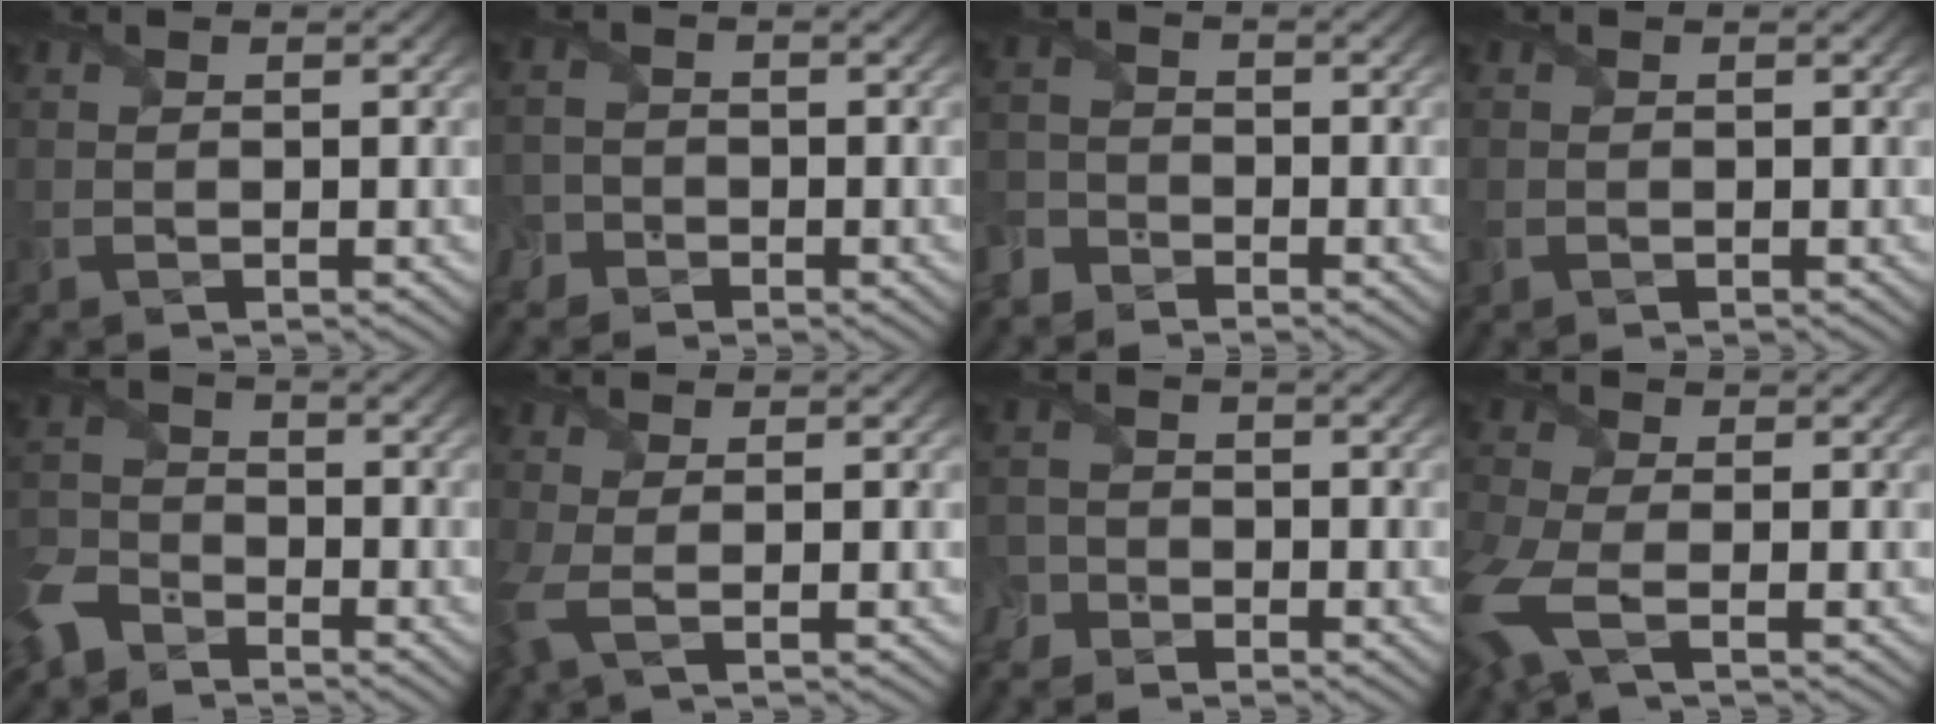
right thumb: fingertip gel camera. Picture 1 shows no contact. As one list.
[{"total": 2.4, "force": [-1.6, 1.8, 0.2], "torque": [0.004, 0.002, -0.040]}, {"total": 3.3, "force": [-2.8, 1.7, 0.3], "torque": [-0.005, 0.001, -0.072]}, {"total": 0.7, "force": [-0.3, 0.6, 0.1], "torque": [-0.005, -0.007, -0.007]}, {"total": 7.2, "force": [-5.2, 4.0, 2.9], "torque": [-0.079, -0.015, -0.123]}, {"total": 2.9, "force": [-0.2, 0.9, 2.8], "torque": [-0.080, -0.002, -0.010]}, {"total": 2.6, "force": [-2.0, 1.6, 0.1], "torque": [0.001, 0.002, -0.050]}, {"total": 7.1, "force": [-2.6, 3.5, 5.6], "torque": [-0.166, -0.022, -0.059]}]